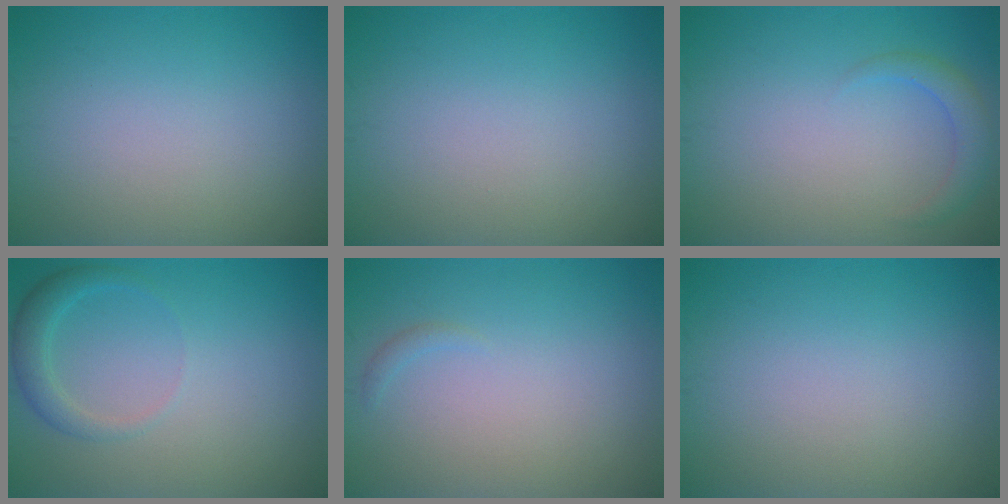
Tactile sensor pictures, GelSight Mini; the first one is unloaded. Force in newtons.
{"total": 0.0}
{"total": 1.9, "press": 1.9, "slide": 0.1}
{"total": 2.1, "press": 2.1, "slide": 0.2}
{"total": 0.6, "press": 0.6, "slide": 0.1}
{"total": 0.0}